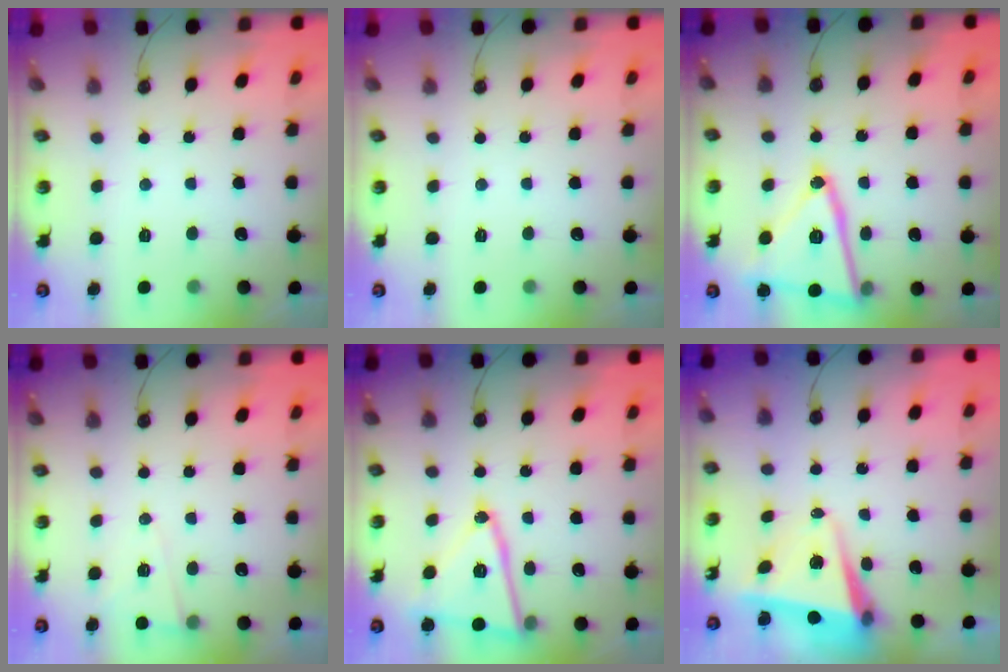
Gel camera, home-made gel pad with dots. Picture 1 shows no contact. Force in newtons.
{"total": 0.0}
{"total": 19.8, "press": 19.7, "slide": 2.3}
{"total": 5.9, "press": 5.2, "slide": 2.8}
{"total": 16.7, "press": 16.6, "slide": 1.4}
{"total": 5.3, "press": 4.9, "slide": 2.1}